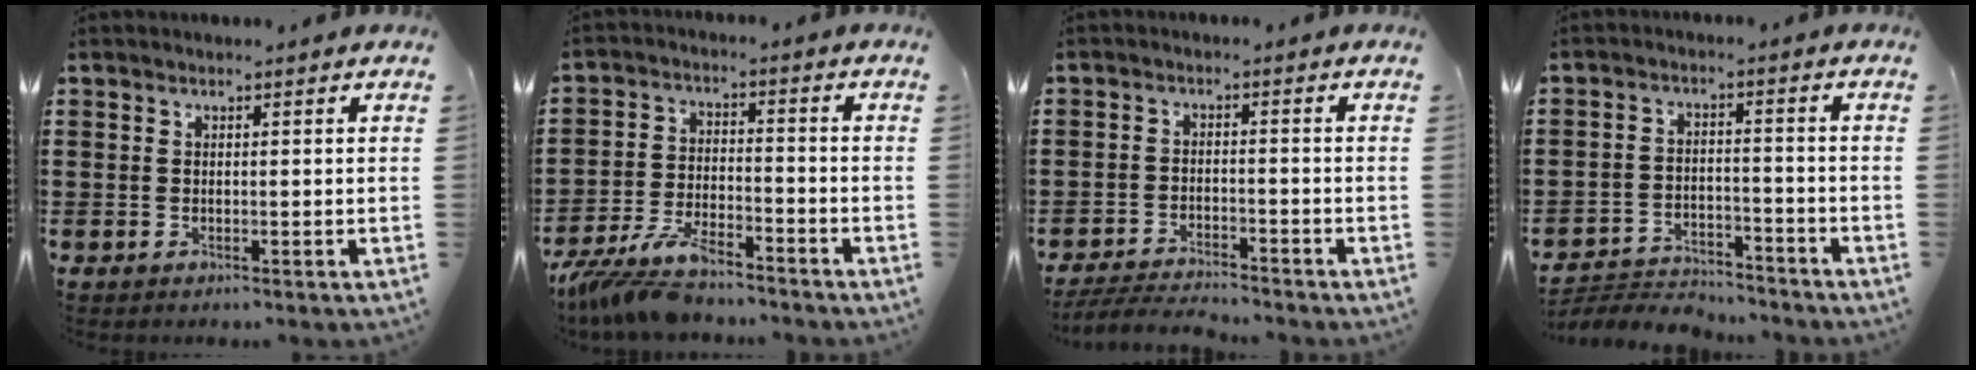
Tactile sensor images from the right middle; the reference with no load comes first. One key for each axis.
{"total": 8.4, "fx": -7.5, "fy": 1.5, "fz": 3.4, "tx": -0.086, "ty": -0.001, "tz": -0.149}
{"total": 3.9, "fx": -3.9, "fy": 0.2, "fz": 0.7, "tx": -0.021, "ty": -0.002, "tz": -0.083}
{"total": 4.2, "fx": -4.1, "fy": 0.8, "fz": 0.4, "tx": -0.012, "ty": 0.008, "tz": -0.089}